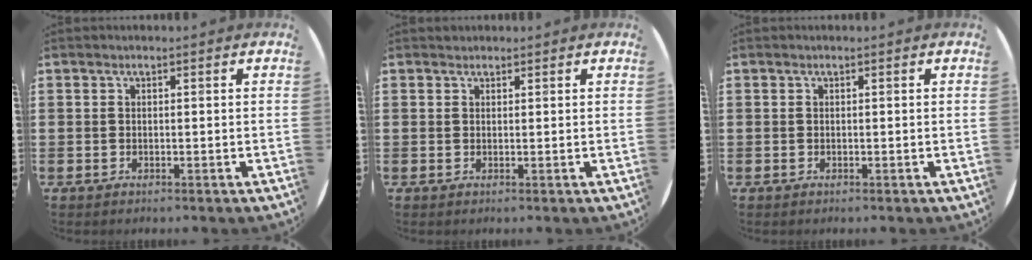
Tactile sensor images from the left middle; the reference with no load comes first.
{"total": 0.7, "force": [0.6, 0.3, -0.2], "torque": [0.005, 0.005, 0.011]}
{"total": 0.0}